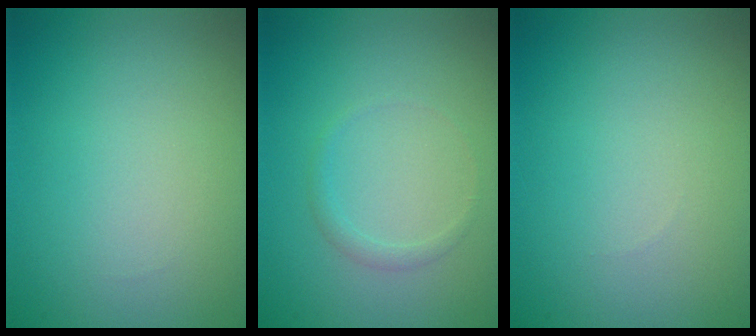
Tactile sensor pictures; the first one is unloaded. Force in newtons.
{"total": 0.9, "press": 0.9, "slide": 0.1}
{"total": 0.0}